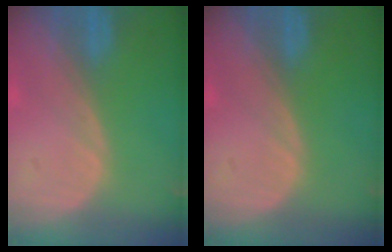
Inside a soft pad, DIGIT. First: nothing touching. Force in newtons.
{"total": 0.0}